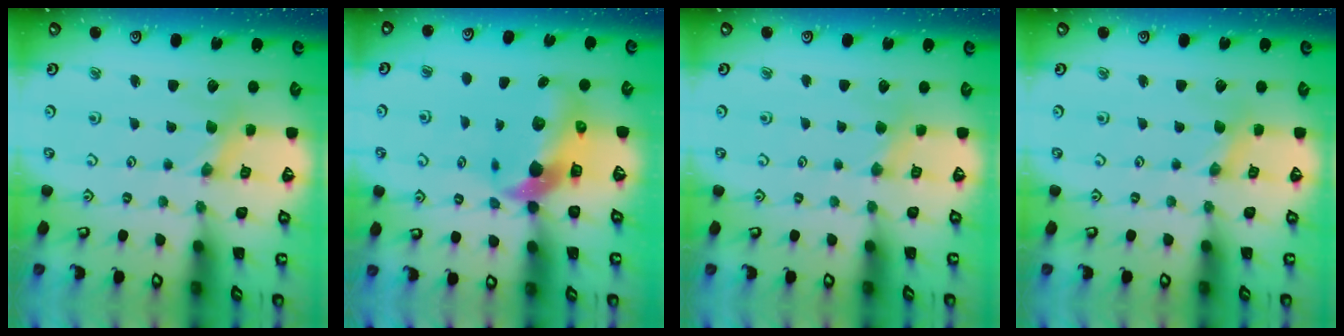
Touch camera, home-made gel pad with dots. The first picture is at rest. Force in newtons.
{"total": 9.5, "press": 9.4, "slide": 1.5}
{"total": 2.8, "press": 2.7, "slide": 0.5}
{"total": 0.0}